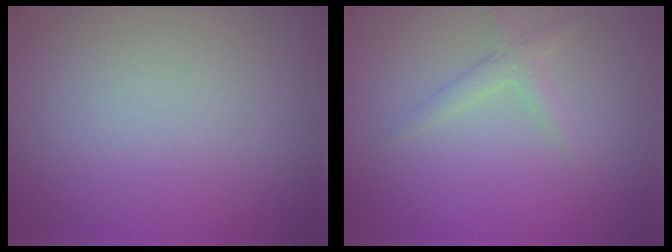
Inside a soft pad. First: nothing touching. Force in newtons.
{"total": 1.5, "press": 1.5, "slide": 0.1}